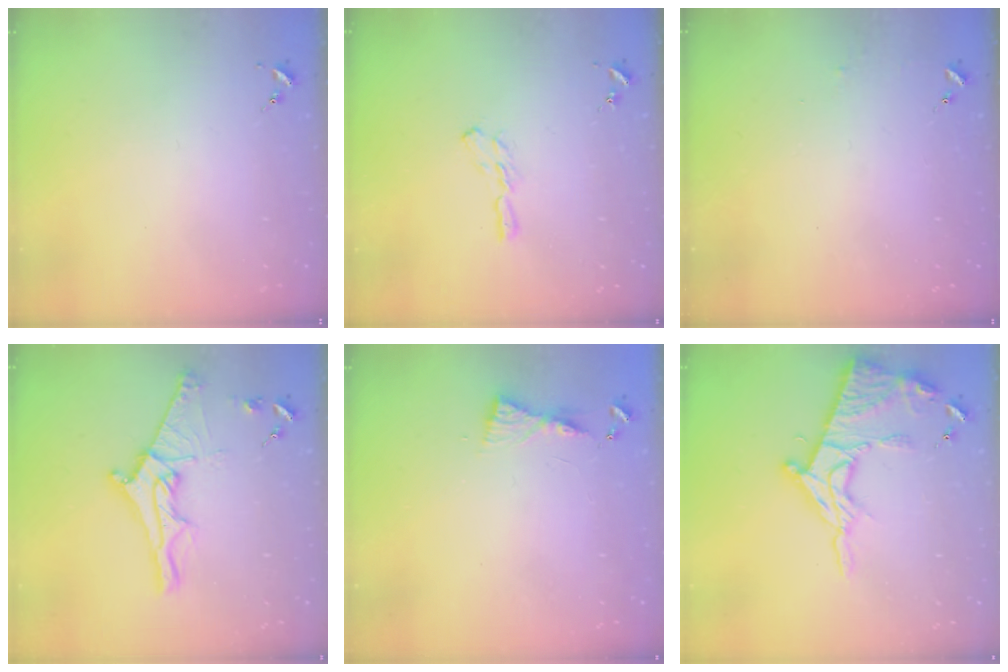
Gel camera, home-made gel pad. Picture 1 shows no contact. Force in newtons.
{"total": 5.8, "press": 5.8, "slide": 0.5}
{"total": 3.2, "press": 3.2, "slide": 0.3}
{"total": 14.1, "press": 14.1, "slide": 1.1}
{"total": 5.6, "press": 5.6, "slide": 0.5}
{"total": 16.8, "press": 16.8, "slide": 1.3}